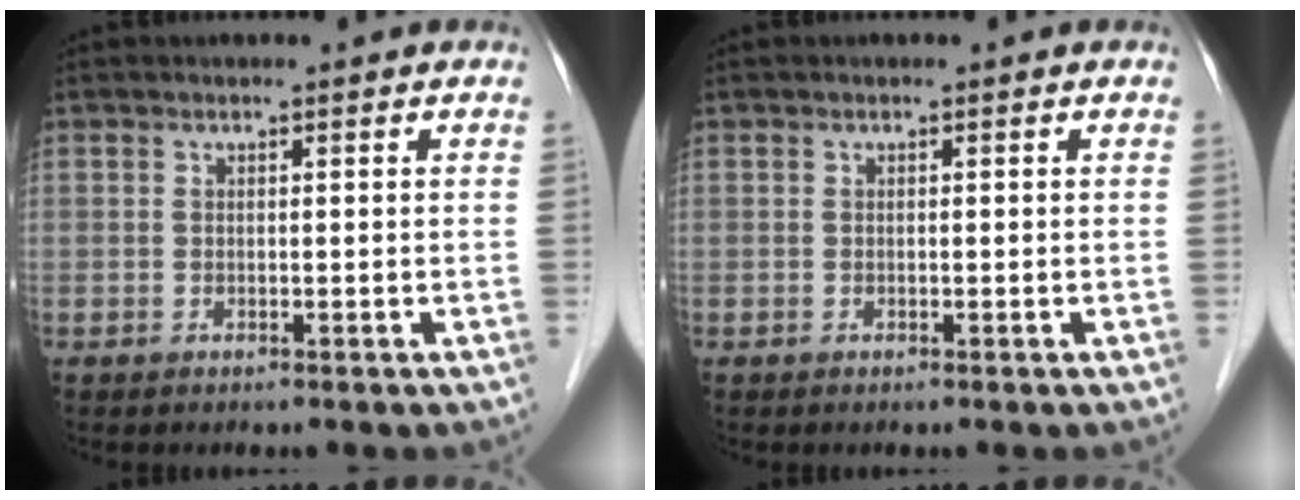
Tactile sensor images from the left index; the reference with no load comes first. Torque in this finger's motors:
{"motor_torque": [0.19, 0.15, -0.05, 0.01]}